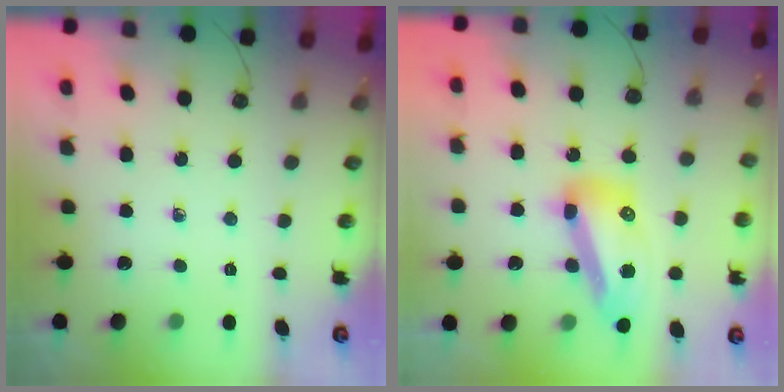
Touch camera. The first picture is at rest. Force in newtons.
{"total": 16.9, "press": 16.8, "slide": 2.1}